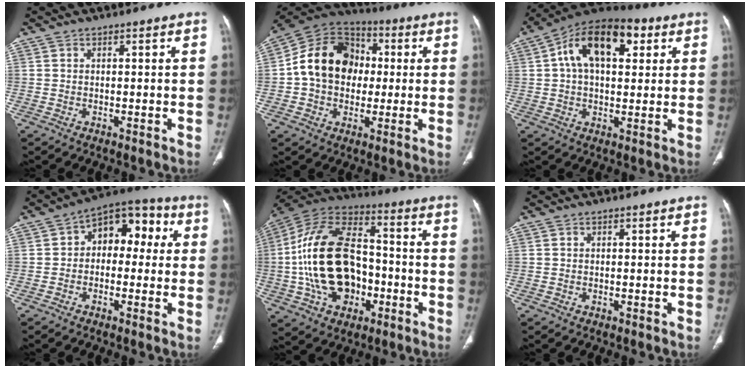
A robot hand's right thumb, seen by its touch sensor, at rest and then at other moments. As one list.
[{"total": 16.6, "force": [0.7, 13.1, 10.1], "torque": [-0.142, 0.031, 0.003]}, {"total": 16.8, "force": [5.2, 9.4, 12.9], "torque": [-0.184, 0.022, 0.076]}, {"total": 11.1, "force": [1.5, 7.3, 8.2], "torque": [-0.065, 0.039, 0.005]}, {"total": 23.7, "force": [-3.6, 15.8, 17.4], "torque": [-0.316, 0.035, -0.057]}, {"total": 0.0}]